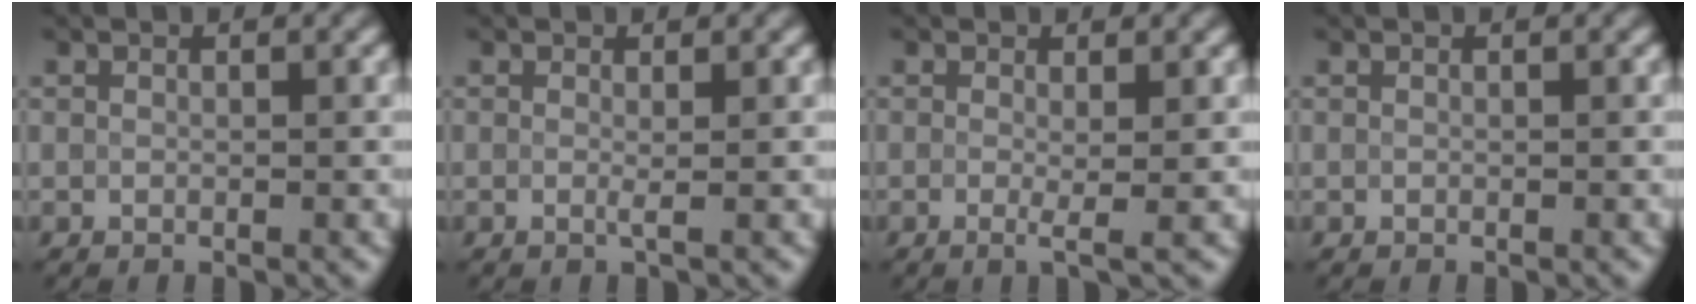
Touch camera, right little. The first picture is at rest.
{"total": 0.7, "force": [-0.1, 0.0, 0.7], "torque": [-0.015, -0.007, -0.003]}
{"total": 1.4, "force": [-0.2, 0.1, 1.4], "torque": [-0.028, -0.010, -0.005]}
{"total": 0.0}